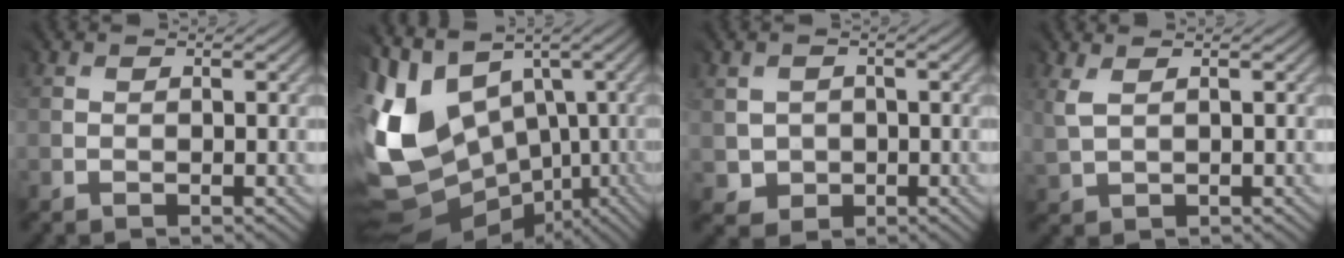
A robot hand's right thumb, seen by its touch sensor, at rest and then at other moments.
{"total": 14.5, "force": [0.1, 11.1, 9.3], "torque": [-0.248, -0.012, 0.014]}
{"total": 2.0, "force": [0.1, 1.8, -1.0], "torque": [0.005, -0.007, 0.000]}
{"total": 2.2, "force": [1.7, 1.1, 1.0], "torque": [-0.041, 0.007, 0.038]}